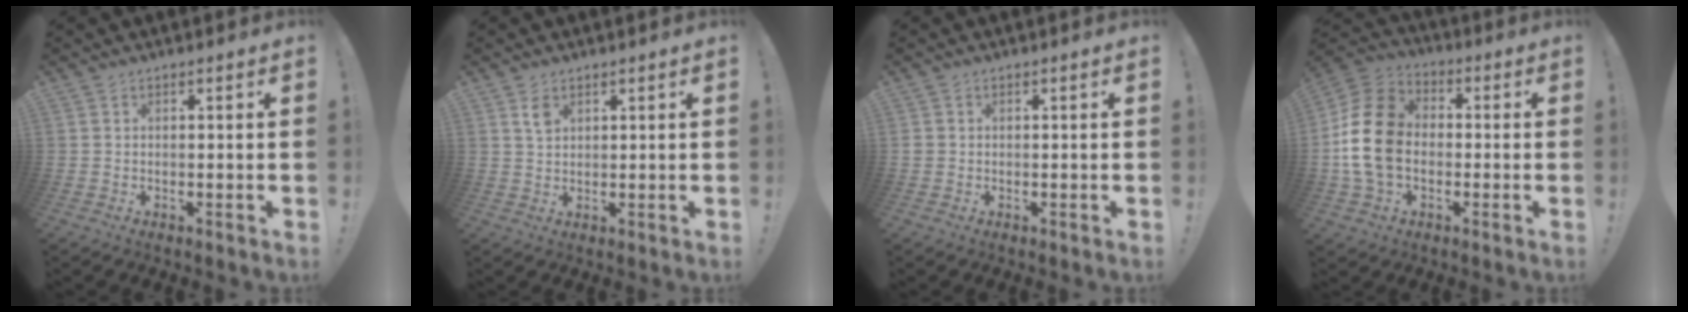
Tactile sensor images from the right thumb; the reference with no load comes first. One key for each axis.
{"total": 3.1, "fx": 1.6, "fy": 1.8, "fz": 1.9, "tx": -0.024, "ty": -0.006, "tz": 0.027}
{"total": 1.0, "fx": -0.1, "fy": 0.9, "fz": 0.3, "tx": -0.011, "ty": 0.005, "tz": 0.000}
{"total": 17.8, "fx": -1.4, "fy": 13.2, "fz": 11.9, "tx": -0.219, "ty": 0.030, "tz": -0.018}